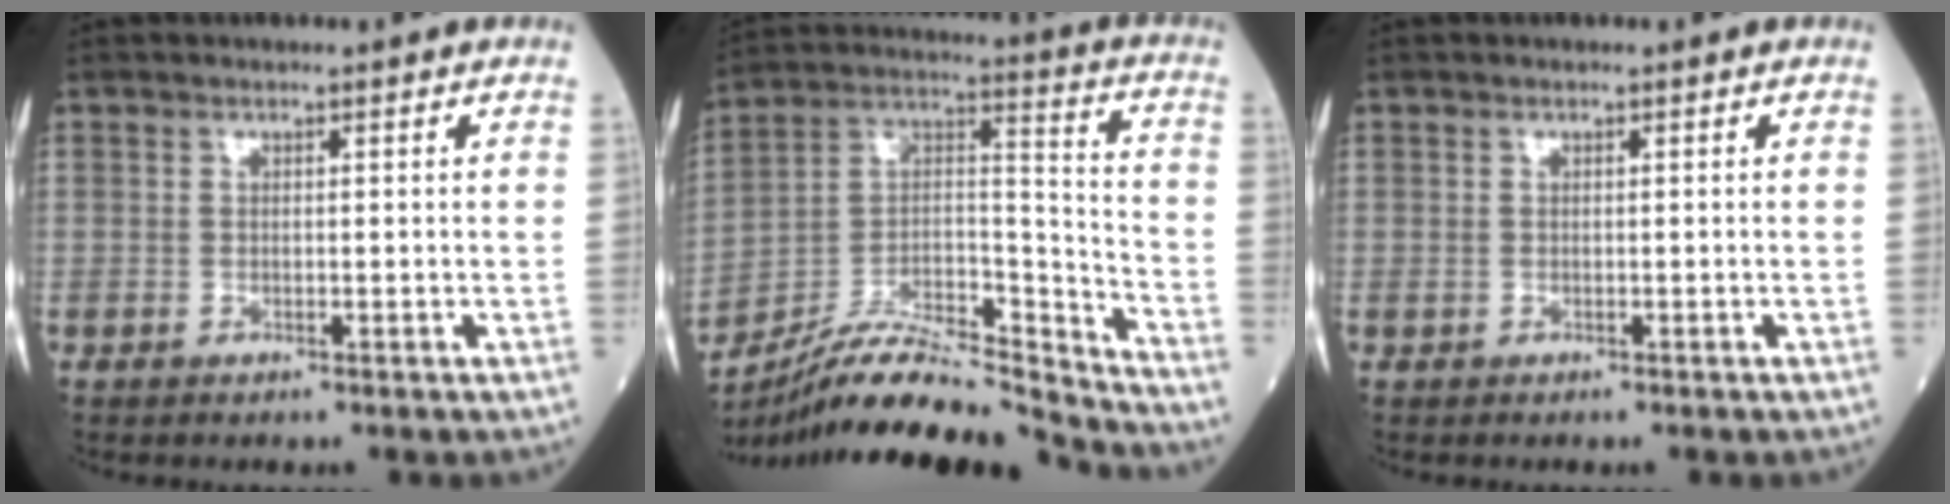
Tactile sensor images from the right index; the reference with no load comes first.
{"total": 21.7, "force": [-20.1, 1.9, 7.9], "torque": [-0.173, 0.021, -0.348]}
{"total": 0.8, "force": [-0.1, 0.6, 0.4], "torque": [-0.020, 0.008, 0.002]}